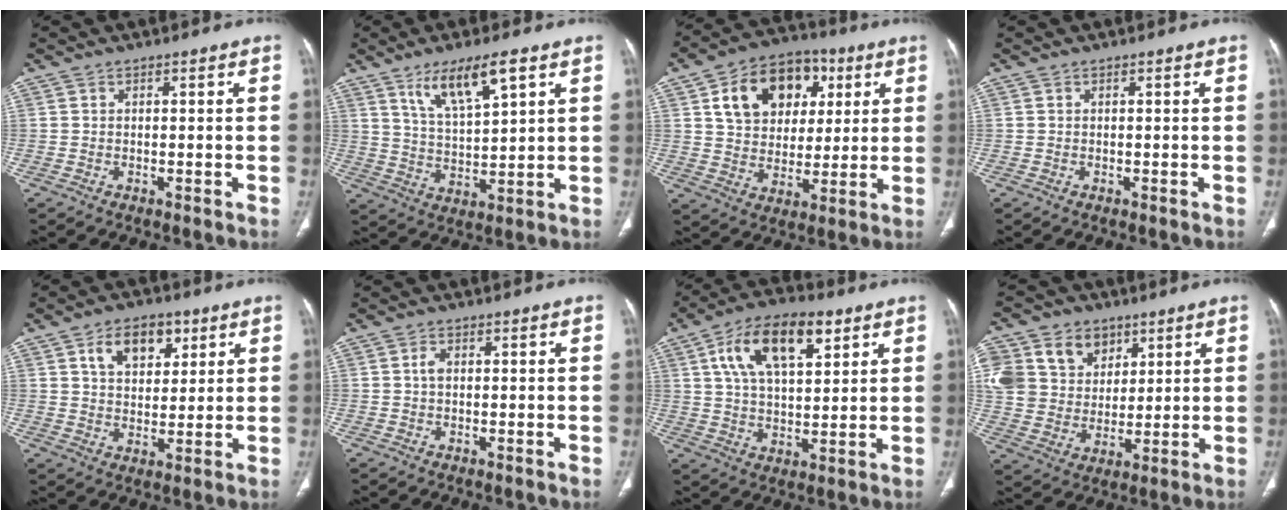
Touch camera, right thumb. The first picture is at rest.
{"total": 10.2, "force": [5.8, 2.6, 7.9], "torque": [-0.141, -0.026, 0.115]}
{"total": 16.5, "force": [5.9, 12.1, 9.5], "torque": [-0.121, -0.001, 0.097]}
{"total": 0.0}
{"total": 9.3, "force": [4.2, 5.9, 5.9], "torque": [-0.063, -0.013, 0.069]}
{"total": 1.4, "force": [0.1, 0.9, 1.1], "torque": [-0.020, 0.002, -0.001]}
{"total": 15.5, "force": [6.6, 7.5, 11.8], "torque": [-0.187, -0.003, 0.113]}
{"total": 20.1, "force": [8.1, 16.1, 9.1], "torque": [-0.197, 0.024, 0.167]}